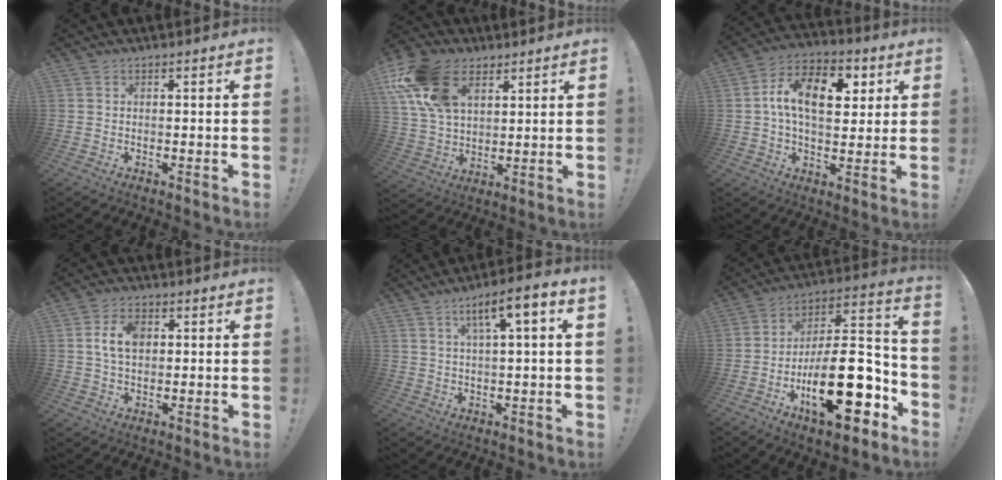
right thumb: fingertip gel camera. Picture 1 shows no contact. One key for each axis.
{"total": 19.5, "fx": 9.3, "fy": 12.7, "fz": 11.5, "tx": -0.214, "ty": -0.034, "tz": 0.176}
{"total": 15.5, "fx": 3.9, "fy": 9.4, "fz": 11.7, "tx": -0.181, "ty": -0.002, "tz": 0.065}
{"total": 7.7, "fx": 1.4, "fy": 5.0, "fz": 5.7, "tx": -0.094, "ty": 0.003, "tz": 0.023}
{"total": 8.1, "fx": 2.6, "fy": 1.2, "fz": 7.6, "tx": -0.119, "ty": -0.006, "tz": 0.036}
{"total": 25.6, "fx": -9.1, "fy": 10.6, "fz": 21.4, "tx": -0.350, "ty": 0.049, "tz": -0.141}